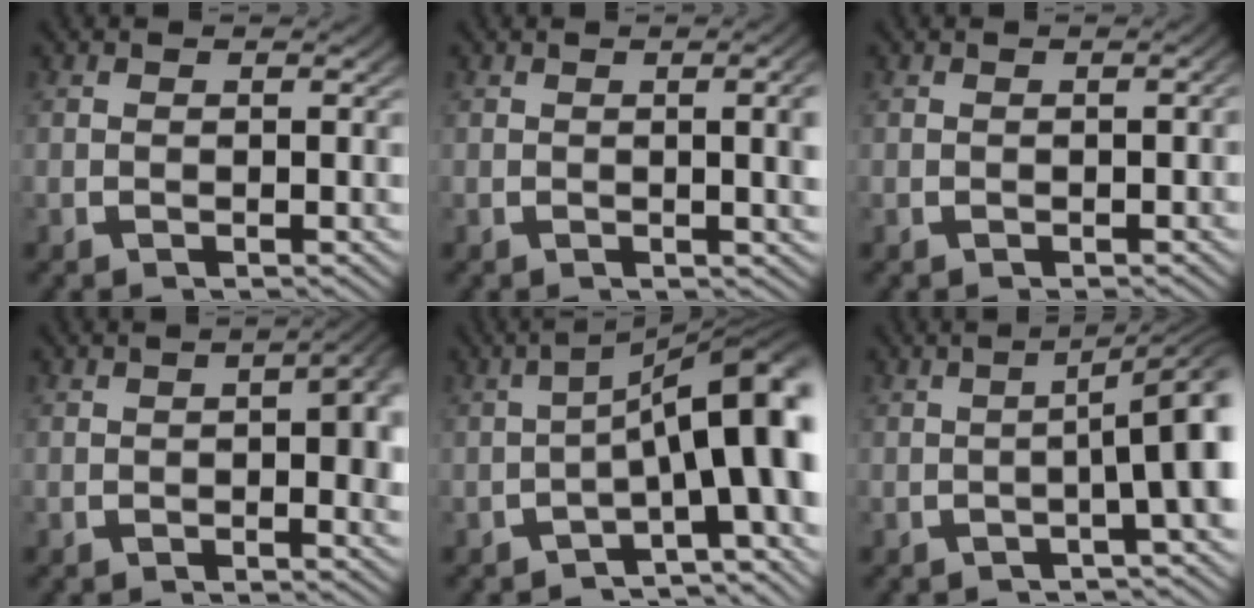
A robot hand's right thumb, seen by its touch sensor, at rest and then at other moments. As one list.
[{"total": 2.7, "force": [0.2, 0.6, 2.6], "torque": [-0.028, 0.001, 0.004]}, {"total": 0.6, "force": [-0.3, 0.2, 0.5], "torque": [-0.005, 0.000, -0.006]}, {"total": 4.7, "force": [0.2, 2.1, 4.2], "torque": [-0.049, -0.001, 0.001]}, {"total": 12.5, "force": [-1.8, 6.2, 10.7], "torque": [-0.132, -0.023, -0.019]}, {"total": 6.0, "force": [-0.3, 1.7, 5.8], "torque": [-0.082, 0.006, -0.003]}]